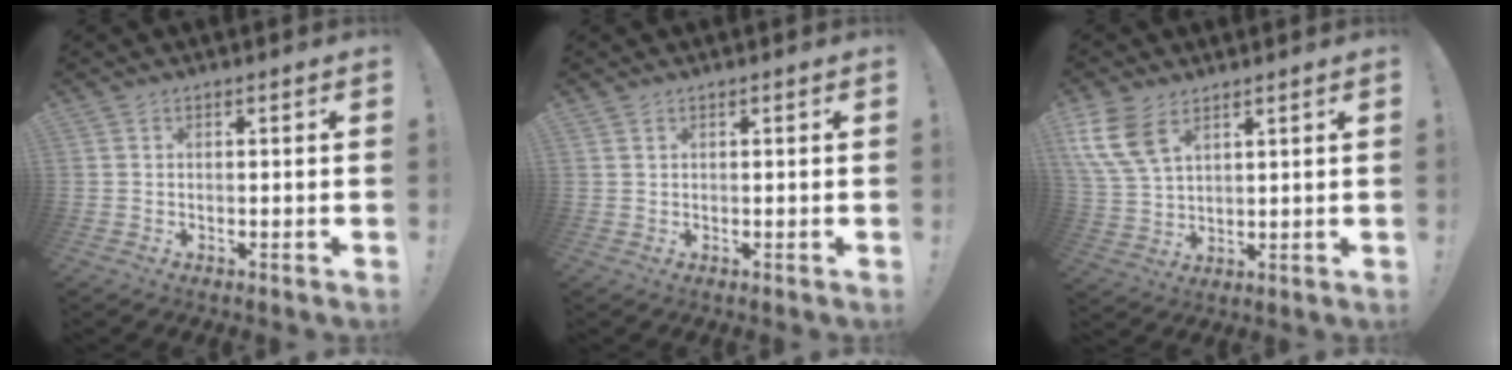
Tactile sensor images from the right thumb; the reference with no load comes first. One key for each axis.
{"total": 0.9, "fx": 0.6, "fy": 0.6, "fz": 0.1, "tx": -0.003, "ty": 0.001, "tz": 0.012}
{"total": 11.6, "fx": 6.5, "fy": 7.0, "fz": 6.6, "tx": -0.135, "ty": -0.022, "tz": 0.130}